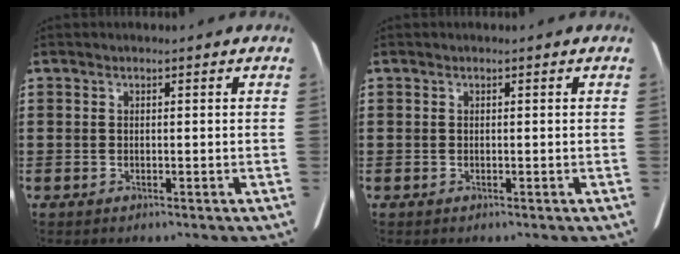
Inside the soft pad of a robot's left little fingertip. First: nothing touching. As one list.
[{"total": 0.0}]